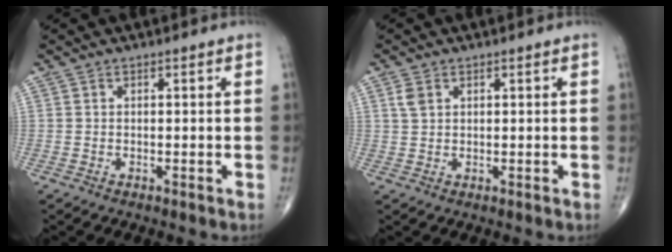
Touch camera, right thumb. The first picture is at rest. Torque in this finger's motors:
{"motor_torque": [-0.15, 0.12, 0.07, 0.01, 0.00]}